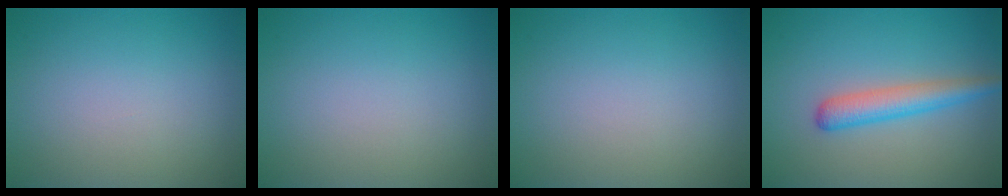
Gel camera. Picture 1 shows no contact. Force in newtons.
{"total": 0.0}
{"total": 0.0}
{"total": 3.3, "press": 3.3, "slide": 0.2}